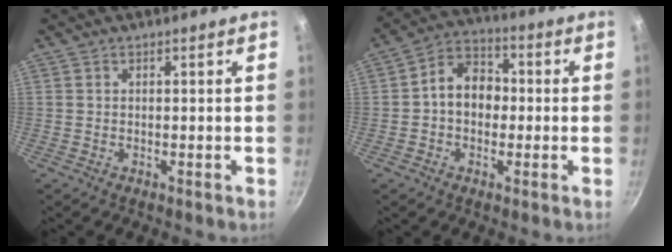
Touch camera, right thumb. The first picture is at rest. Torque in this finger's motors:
{"motor_torque": [0.02, 0.19, 0.08, 0.04, 0.04]}